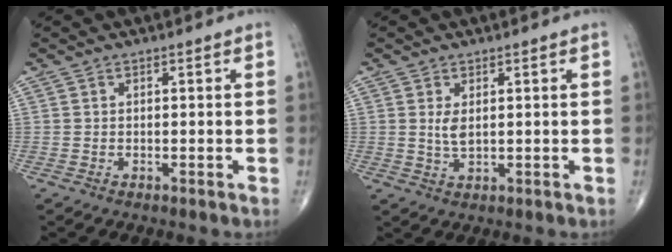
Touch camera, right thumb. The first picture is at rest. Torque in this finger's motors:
{"motor_torque": [0.19, 0.05, 0.00, -0.46, 0.00]}